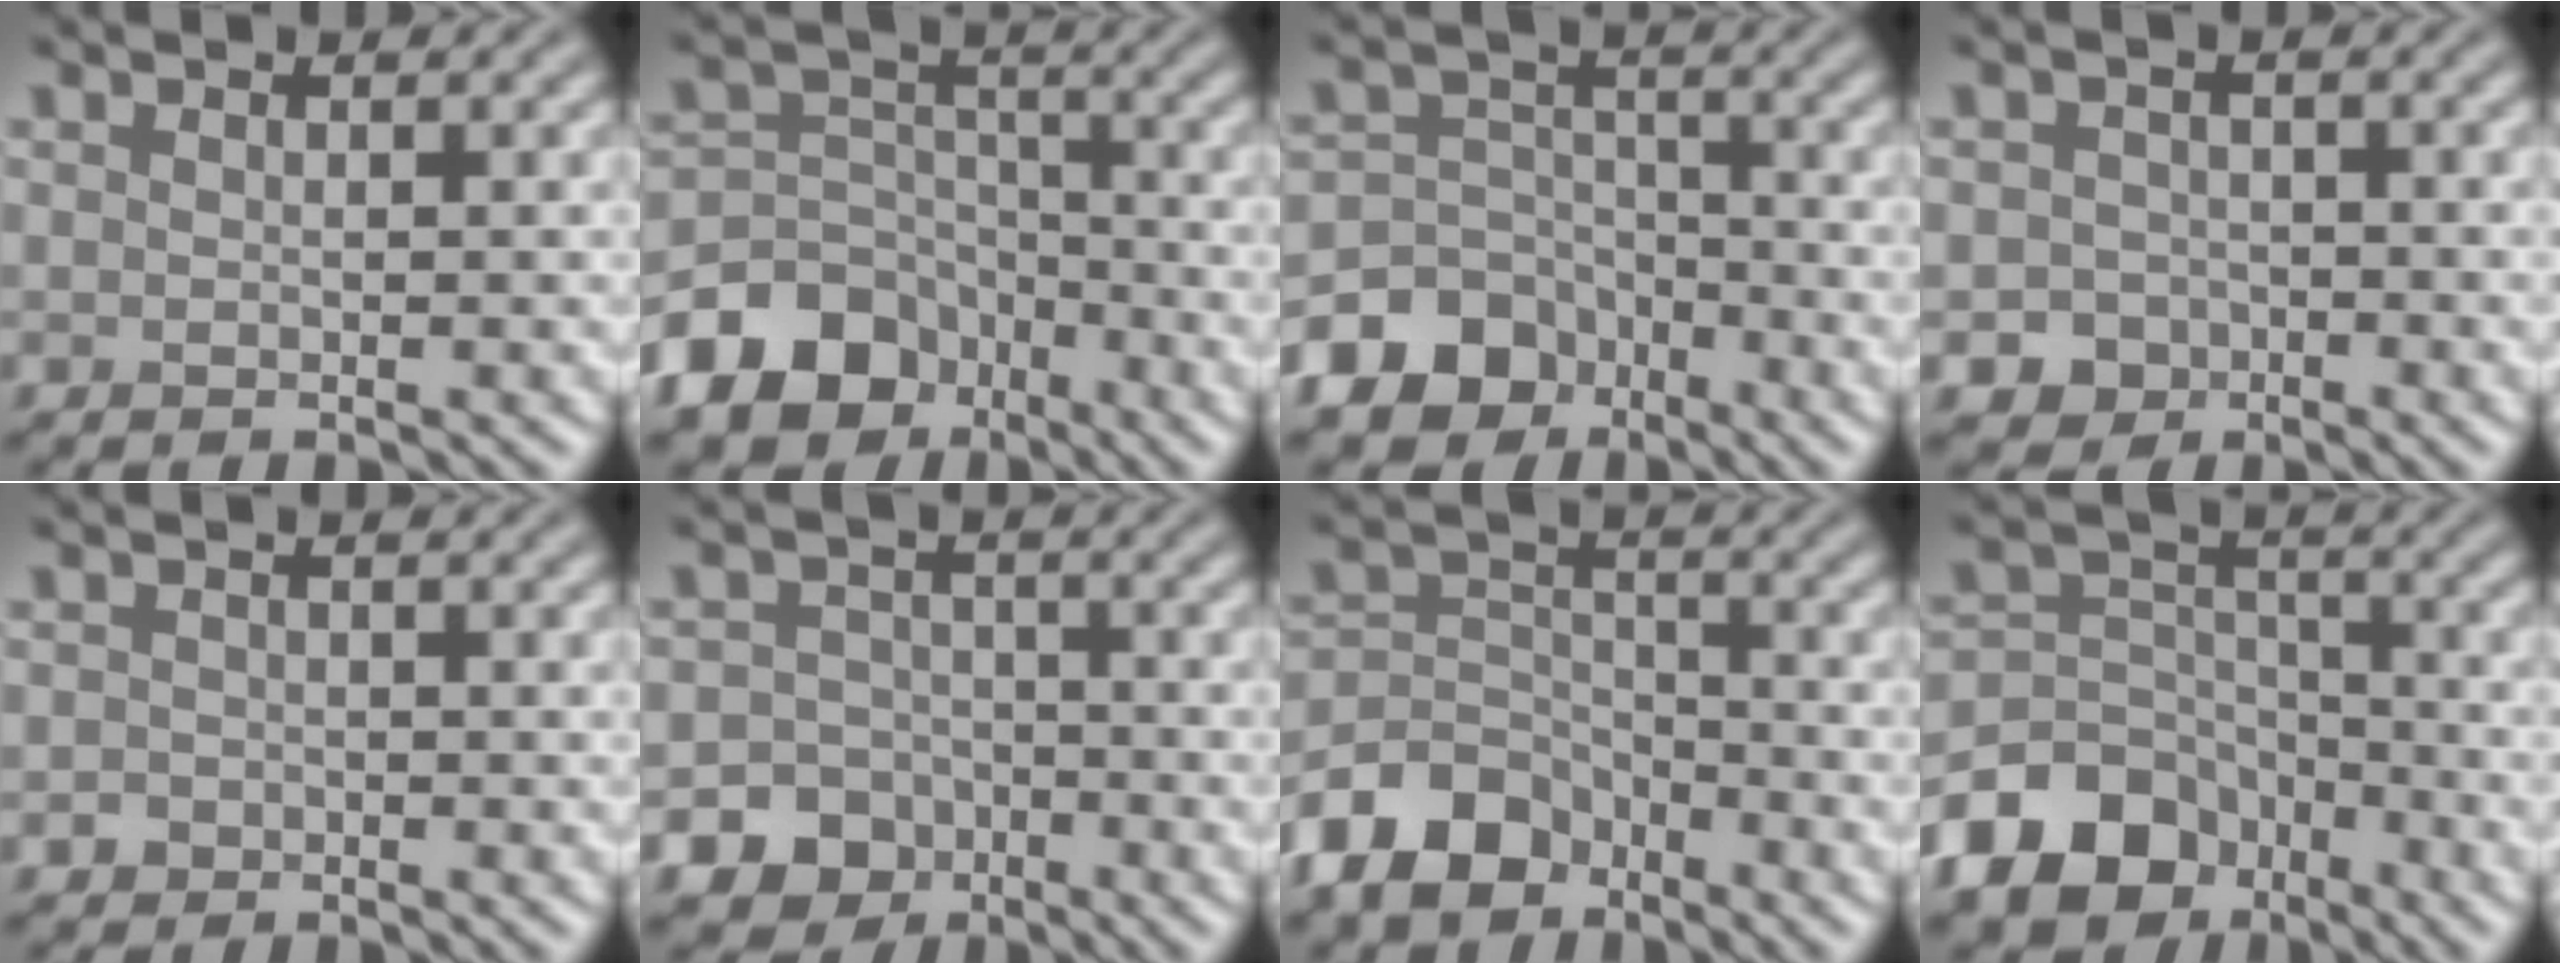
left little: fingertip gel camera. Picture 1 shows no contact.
{"total": 10.0, "force": [-6.5, 6.9, 3.3], "torque": [-0.063, 0.001, -0.127]}
{"total": 9.9, "force": [-6.4, 7.3, 2.3], "torque": [-0.039, -0.021, -0.125]}
{"total": 2.4, "force": [-1.2, 2.1, 0.4], "torque": [0.004, -0.001, -0.022]}
{"total": 1.0, "force": [-0.5, 0.8, 0.2], "torque": [0.003, -0.002, -0.010]}
{"total": 10.2, "force": [-6.0, 8.2, 1.3], "torque": [-0.006, -0.047, -0.114]}
{"total": 6.7, "force": [-4.9, 4.0, 2.3], "torque": [-0.038, -0.002, -0.105]}
{"total": 10.1, "force": [-6.5, 6.9, 3.5], "torque": [-0.066, 0.001, -0.126]}